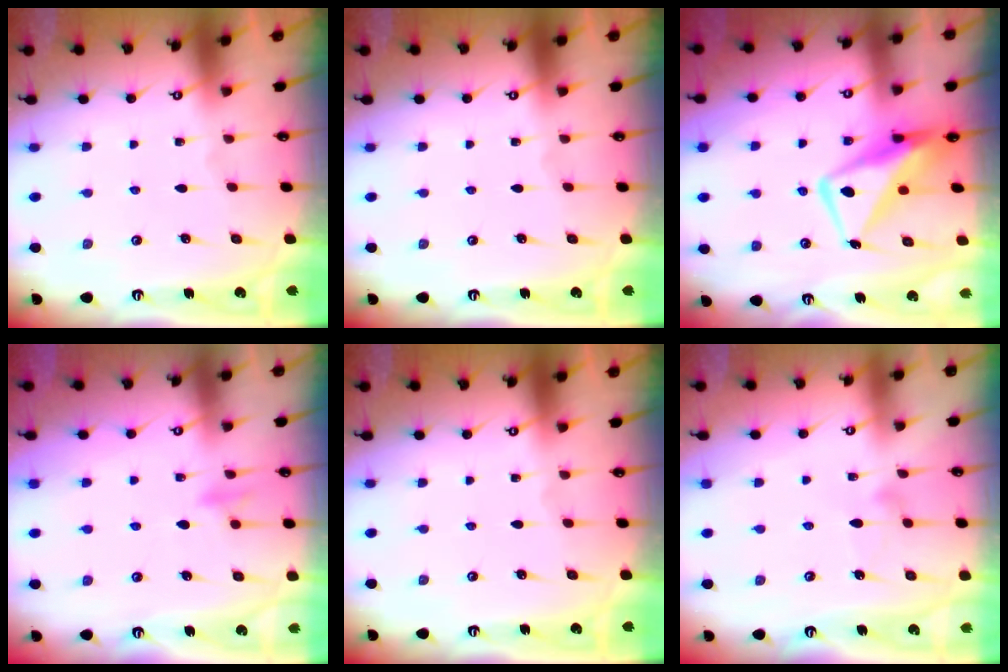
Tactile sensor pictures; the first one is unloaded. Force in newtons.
{"total": 0.0}
{"total": 11.0, "press": 10.9, "slide": 1.0}
{"total": 8.2, "press": 8.1, "slide": 1.5}
{"total": 0.0}
{"total": 7.1, "press": 7.1, "slide": 0.3}